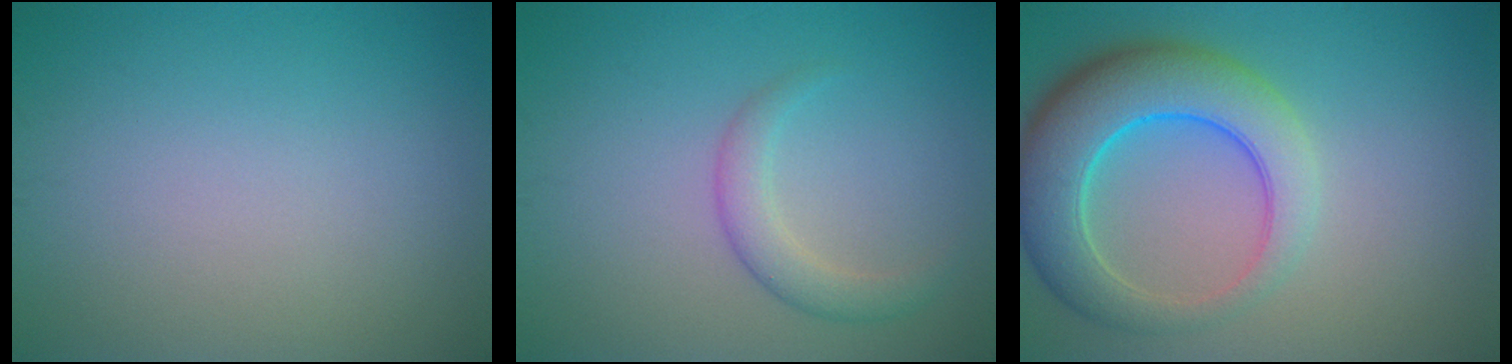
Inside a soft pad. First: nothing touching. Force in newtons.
{"total": 2.3, "press": 2.3, "slide": 0.1}
{"total": 7.9, "press": 7.9, "slide": 0.3}